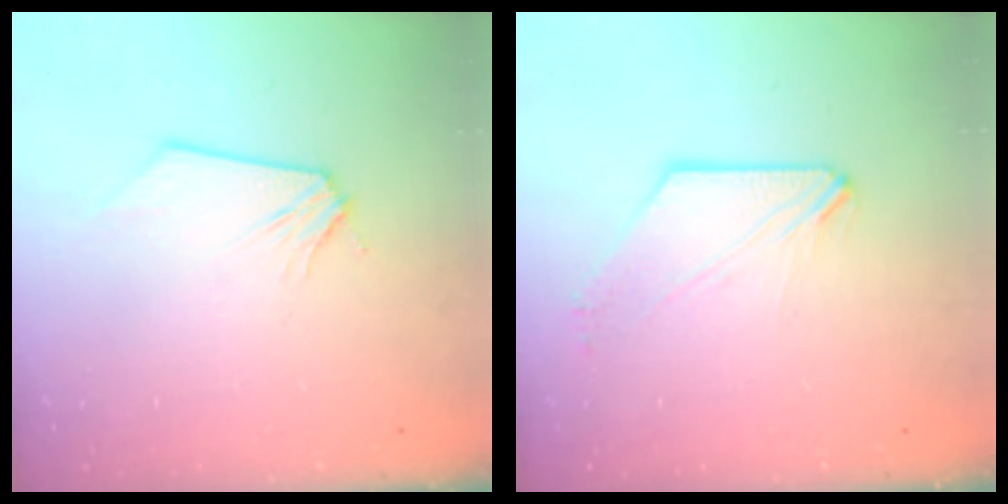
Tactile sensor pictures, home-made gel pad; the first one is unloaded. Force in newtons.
{"total": 0.6, "press": 0.5, "slide": 0.2}